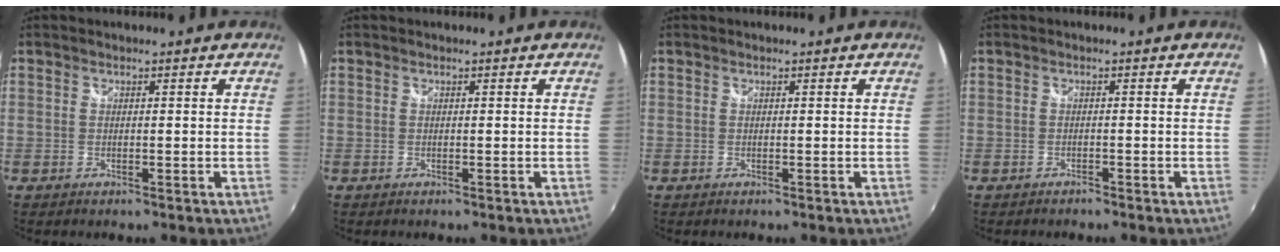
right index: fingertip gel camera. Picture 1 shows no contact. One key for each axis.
{"total": 0.0}
{"total": 0.0}
{"total": 1.0, "fx": -1.0, "fy": 0.2, "fz": 0.1, "tx": -0.003, "ty": -0.004, "tz": -0.017}